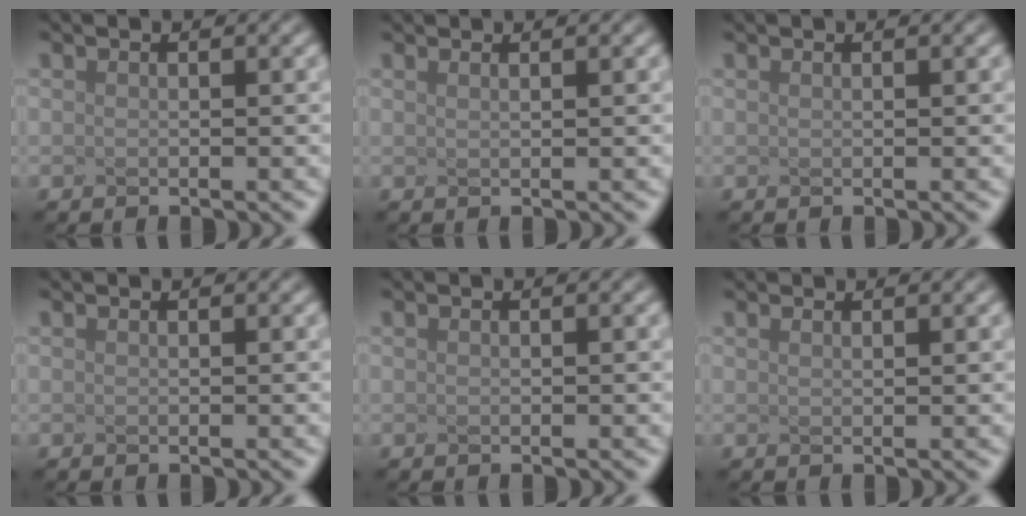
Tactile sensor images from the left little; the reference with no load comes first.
{"total": 1.1, "force": [0.8, 0.4, 0.7], "torque": [-0.005, 0.018, 0.003]}
{"total": 0.6, "force": [0.3, 0.3, 0.4], "torque": [0.000, 0.009, -0.001]}
{"total": 0.0}
{"total": 0.0}
{"total": 0.6, "force": [0.5, 0.1, 0.2], "torque": [-0.001, 0.006, 0.004]}